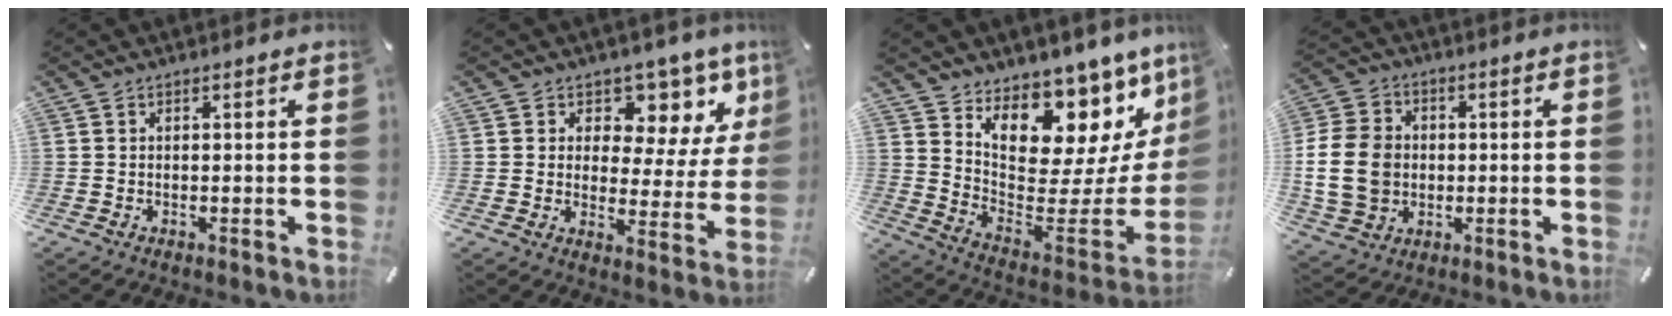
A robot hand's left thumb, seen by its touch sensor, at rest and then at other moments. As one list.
[{"total": 9.8, "force": [6.4, 6.4, 3.8], "torque": [-0.040, -0.060, 0.110]}, {"total": 14.2, "force": [11.3, 7.3, 4.5], "torque": [-0.040, -0.127, 0.186]}, {"total": 13.1, "force": [-0.8, 11.0, 7.1], "torque": [-0.155, 0.012, -0.016]}]